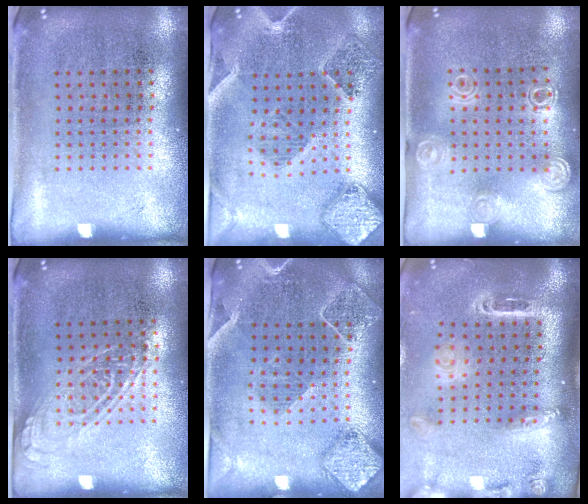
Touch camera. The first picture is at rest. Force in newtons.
{"total": 1.6, "press": 1.6, "slide": 0.3}
{"total": 1.3, "press": 1.2, "slide": 0.3}
{"total": 1.3, "press": 1.2, "slide": 0.6}
{"total": 2.1, "press": 1.9, "slide": 0.7}
{"total": 2.7, "press": 1.9, "slide": 1.8}